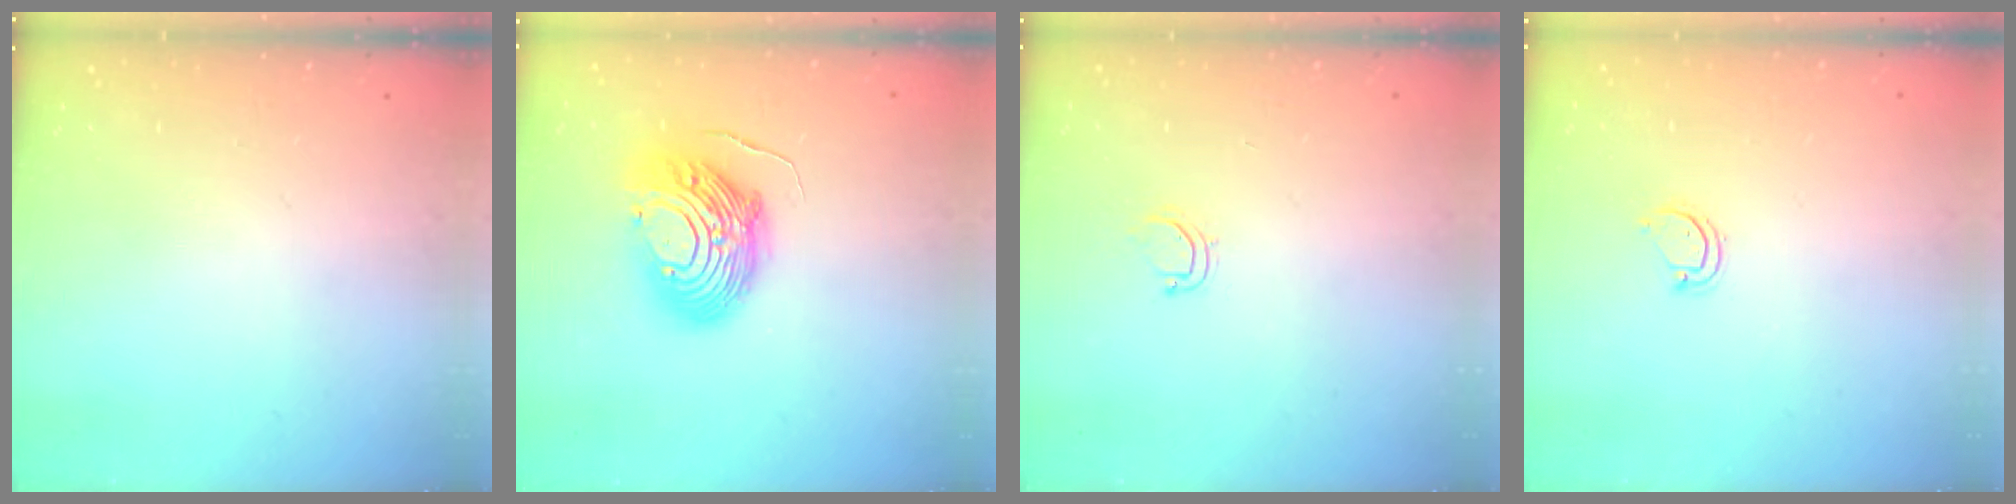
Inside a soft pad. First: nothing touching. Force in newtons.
{"total": 14.9, "press": 14.9, "slide": 1.5}
{"total": 4.6, "press": 4.6, "slide": 0.4}
{"total": 3.0, "press": 3.0, "slide": 0.2}